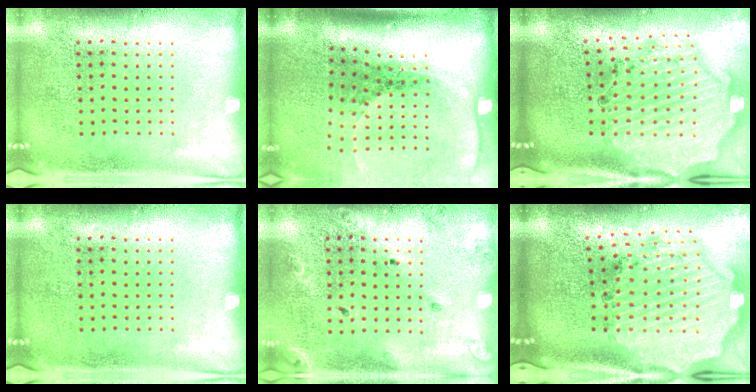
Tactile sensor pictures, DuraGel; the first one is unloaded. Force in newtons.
{"total": 2.1, "press": 1.6, "slide": 1.3}
{"total": 2.9, "press": 2.6, "slide": 1.2}
{"total": 0.0}
{"total": 1.4, "press": 1.4, "slide": 0.1}
{"total": 4.1, "press": 3.3, "slide": 2.4}